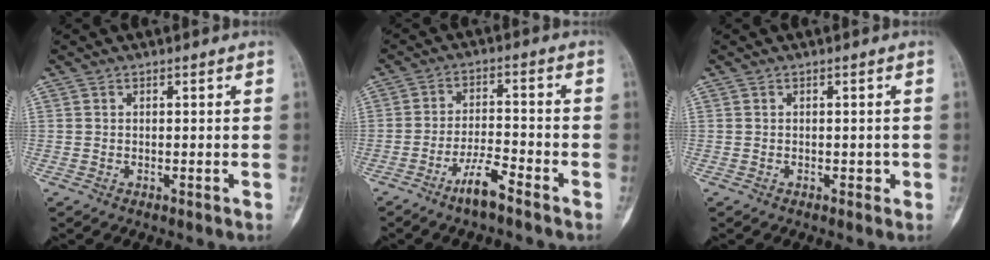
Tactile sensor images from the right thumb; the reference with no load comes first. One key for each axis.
{"total": 6.1, "fx": -4.4, "fy": 1.1, "fz": 4.2, "tx": -0.081, "ty": 0.029, "tz": -0.083}
{"total": 0.9, "fx": -0.3, "fy": 0.6, "fz": 0.6, "tx": 0.000, "ty": 0.002, "tz": -0.004}